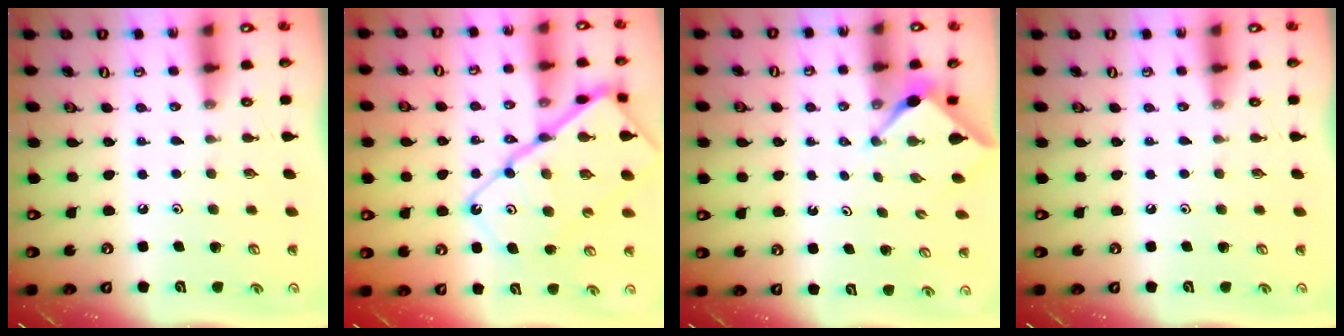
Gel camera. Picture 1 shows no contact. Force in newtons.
{"total": 19.8, "press": 19.7, "slide": 1.9}
{"total": 3.1, "press": 3.0, "slide": 0.4}
{"total": 0.0}